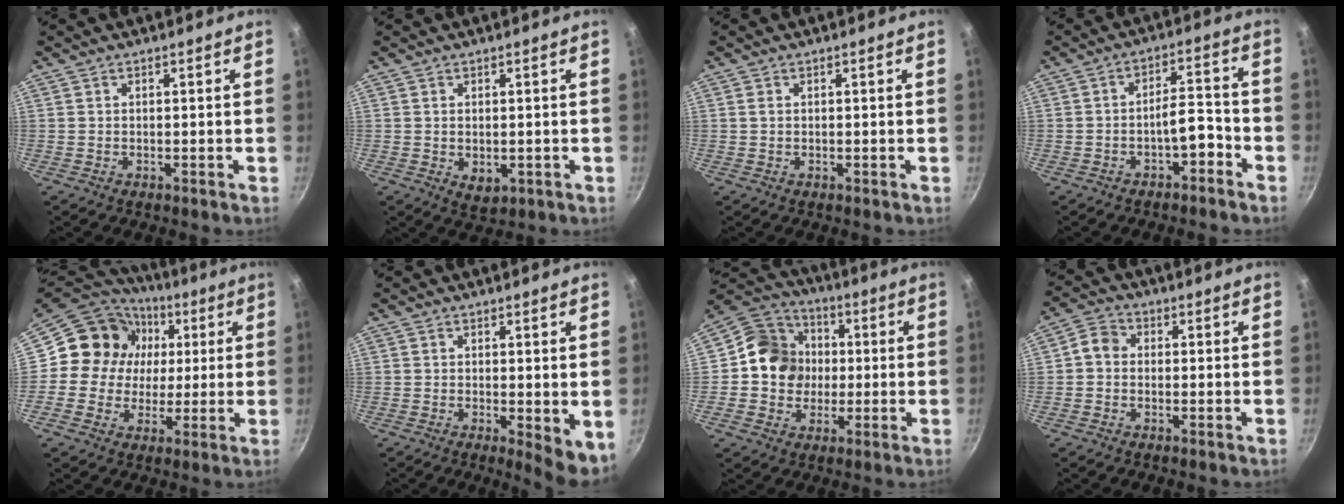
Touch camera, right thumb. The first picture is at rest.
{"total": 3.3, "force": [-0.3, 2.2, 2.5], "torque": [-0.035, -0.012, 0.000]}
{"total": 0.8, "force": [0.2, 0.6, 0.5], "torque": [-0.009, 0.002, 0.003]}
{"total": 5.9, "force": [-3.3, 2.5, 4.2], "torque": [-0.046, 0.048, -0.042]}
{"total": 15.4, "force": [2.6, 13.8, 6.2], "torque": [-0.078, 0.012, 0.028]}
{"total": 5.6, "force": [-0.4, 1.9, 5.3], "torque": [-0.060, -0.010, -0.003]}
{"total": 12.8, "force": [0.2, 11.5, 5.6], "torque": [-0.062, 0.020, -0.015]}
{"total": 3.9, "force": [-0.3, 3.4, 2.0], "torque": [-0.027, 0.012, -0.022]}